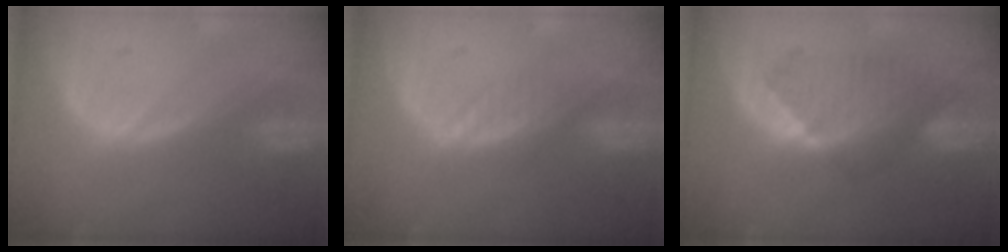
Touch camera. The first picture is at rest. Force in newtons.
{"total": 2.3, "press": 2.3, "slide": 0.1}
{"total": 6.7, "press": 6.6, "slide": 1.0}